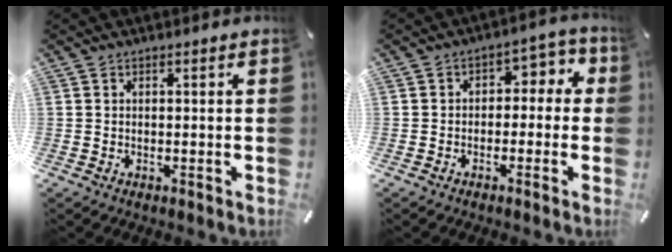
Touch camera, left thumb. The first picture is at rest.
{"total": 5.0, "force": [-0.9, 4.0, 2.8], "torque": [-0.029, 0.011, -0.026]}